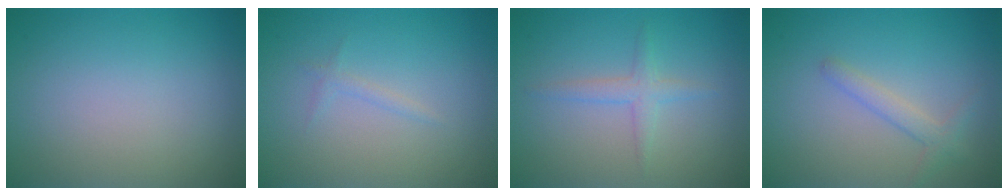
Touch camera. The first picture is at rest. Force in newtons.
{"total": 0.7, "press": 0.7, "slide": 0.1}
{"total": 1.6, "press": 1.6, "slide": 0.1}
{"total": 1.8, "press": 1.8, "slide": 0.1}